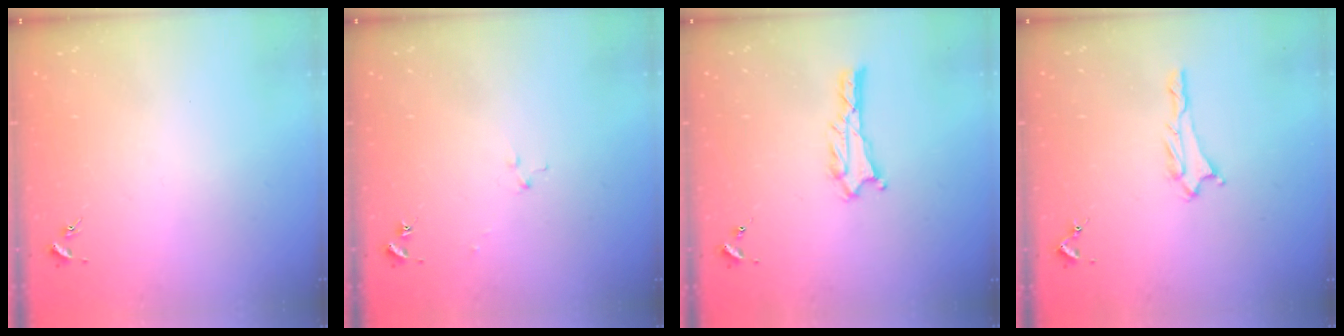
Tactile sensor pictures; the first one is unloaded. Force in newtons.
{"total": 2.5, "press": 2.5, "slide": 0.3}
{"total": 2.0, "press": 2.0, "slide": 0.3}
{"total": 1.1, "press": 1.0, "slide": 0.1}